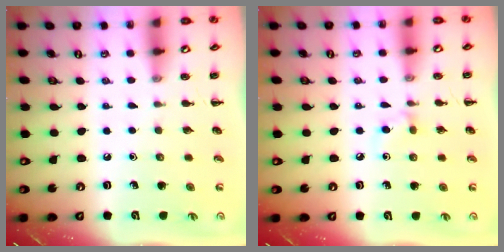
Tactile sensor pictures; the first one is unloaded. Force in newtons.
{"total": 5.5, "press": 5.2, "slide": 1.9}